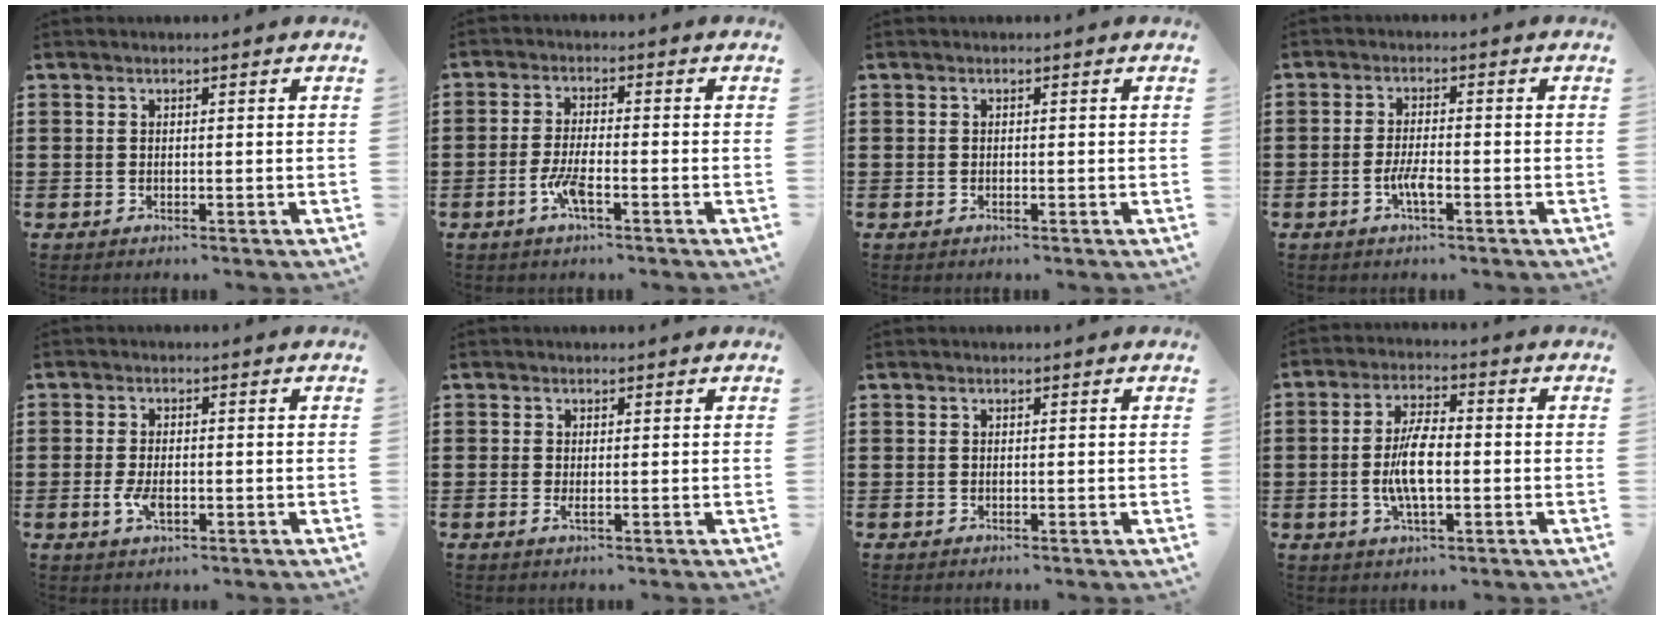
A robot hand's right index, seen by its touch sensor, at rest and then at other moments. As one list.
[{"total": 4.6, "force": [-2.2, 0.7, 3.9], "torque": [-0.093, -0.009, -0.047]}, {"total": 0.0}, {"total": 3.5, "force": [-1.6, 0.7, 3.0], "torque": [-0.066, -0.003, -0.031]}, {"total": 3.5, "force": [-0.9, 1.5, 3.0], "torque": [-0.069, -0.007, -0.016]}, {"total": 0.8, "force": [0.1, 0.2, 0.7], "torque": [-0.013, -0.001, 0.003]}, {"total": 0.0}, {"total": 7.5, "force": [-0.9, 2.8, 6.9], "torque": [-0.154, -0.003, -0.025]}]